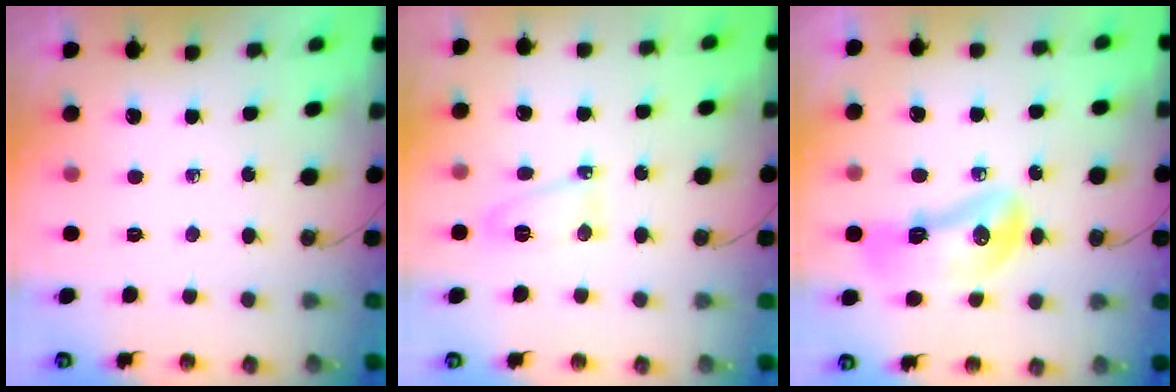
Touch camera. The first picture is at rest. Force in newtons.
{"total": 6.3, "press": 6.3, "slide": 0.5}
{"total": 12.6, "press": 12.6, "slide": 1.3}